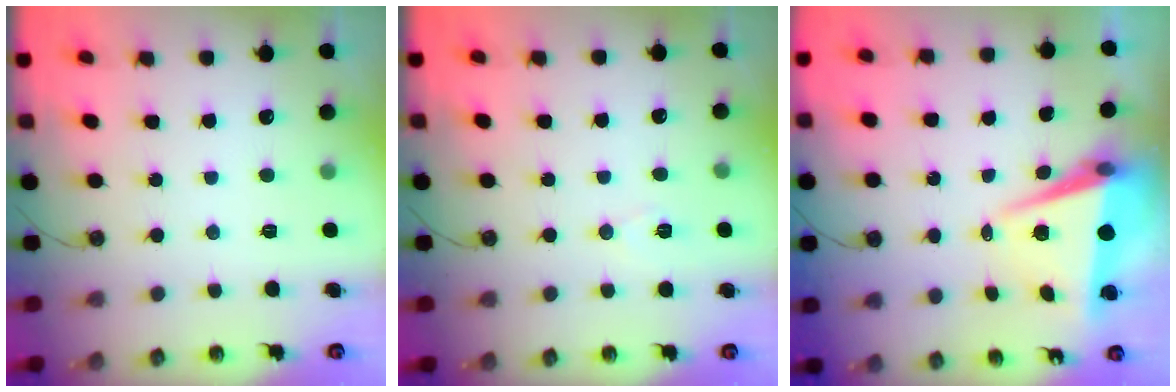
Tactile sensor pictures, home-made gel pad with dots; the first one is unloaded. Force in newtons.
{"total": 7.3, "press": 5.8, "slide": 4.4}
{"total": 7.4, "press": 6.5, "slide": 3.5}